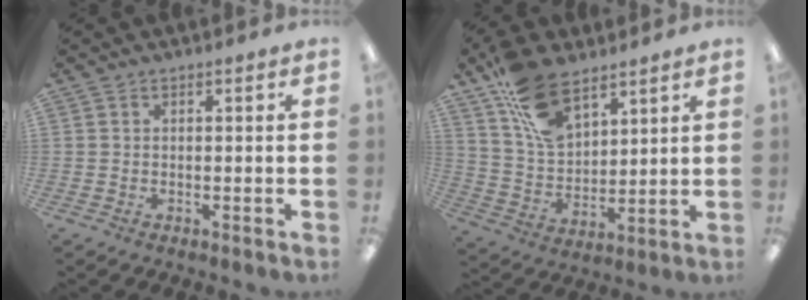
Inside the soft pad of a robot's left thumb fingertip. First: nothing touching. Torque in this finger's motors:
{"motor_torque": [1.88, 1.19, 1.51, -1.27, 0.21]}